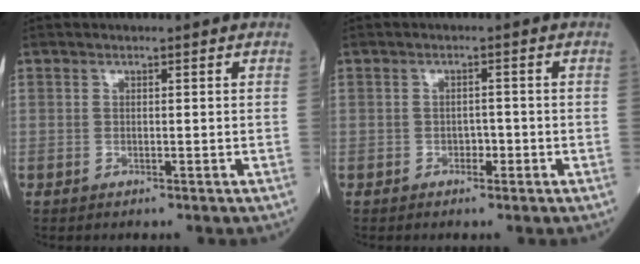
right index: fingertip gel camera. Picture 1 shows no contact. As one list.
[{"total": 1.4, "force": [-0.7, 0.9, 0.8], "torque": [-0.007, 0.005, -0.013]}]